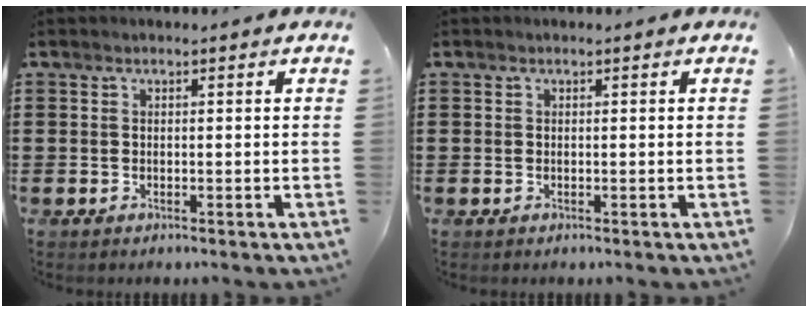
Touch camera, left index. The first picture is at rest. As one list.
[{"total": 0.0}]